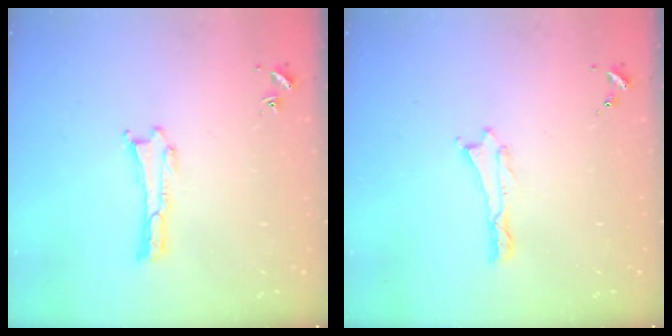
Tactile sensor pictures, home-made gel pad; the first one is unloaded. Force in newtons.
{"total": 0.0}